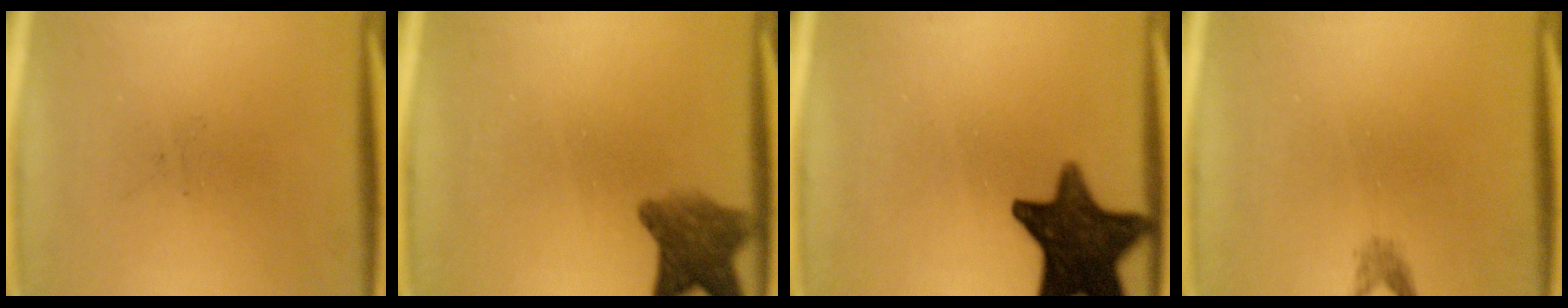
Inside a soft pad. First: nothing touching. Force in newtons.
{"total": 6.4}
{"total": 14.8}
{"total": 1.2}